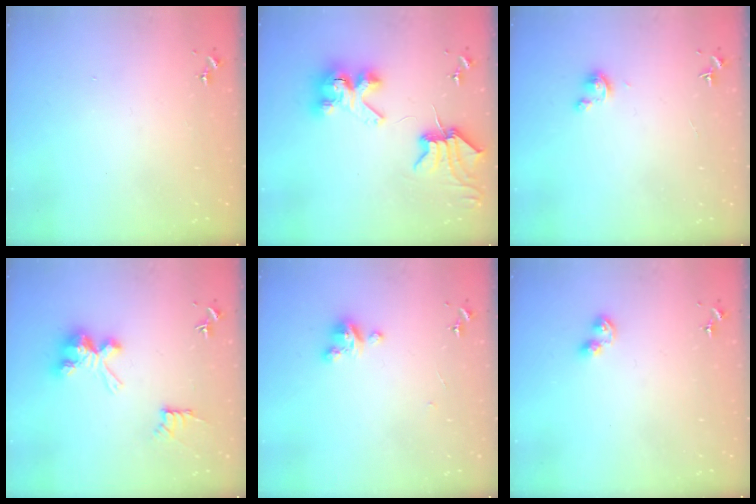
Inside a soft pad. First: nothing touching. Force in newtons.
{"total": 10.1, "press": 10.0, "slide": 1.3}
{"total": 2.8, "press": 2.8, "slide": 0.3}
{"total": 10.2, "press": 10.2, "slide": 0.1}
{"total": 4.6, "press": 4.6, "slide": 0.3}
{"total": 3.7, "press": 3.6, "slide": 0.4}